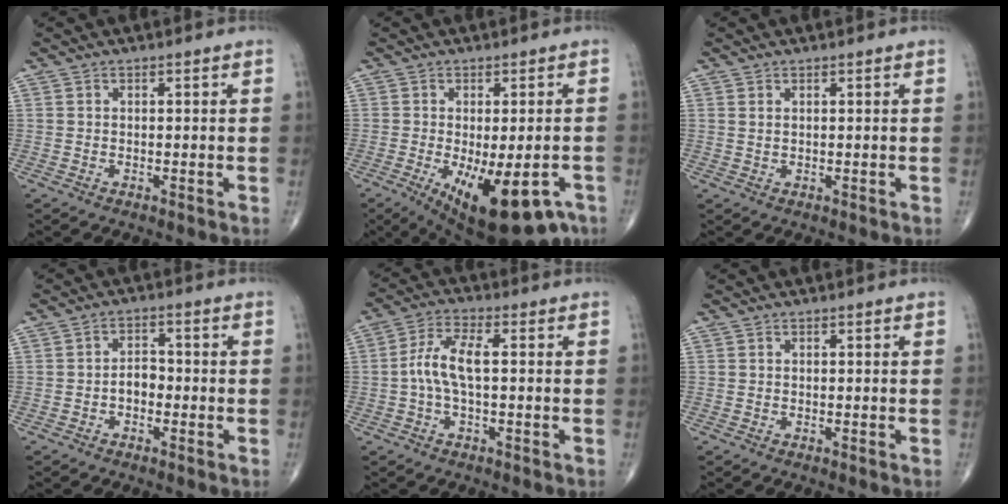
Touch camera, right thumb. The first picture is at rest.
{"total": 16.6, "force": [-7.7, 6.6, 13.1], "torque": [-0.156, -0.010, -0.097]}
{"total": 0.7, "force": [0.5, 0.2, 0.5], "torque": [-0.011, -0.001, 0.011]}
{"total": 3.2, "force": [-1.1, 2.2, 2.1], "torque": [-0.020, 0.017, -0.026]}
{"total": 7.1, "force": [-0.2, 2.7, 6.6], "torque": [-0.146, 0.019, -0.008]}
{"total": 0.0}